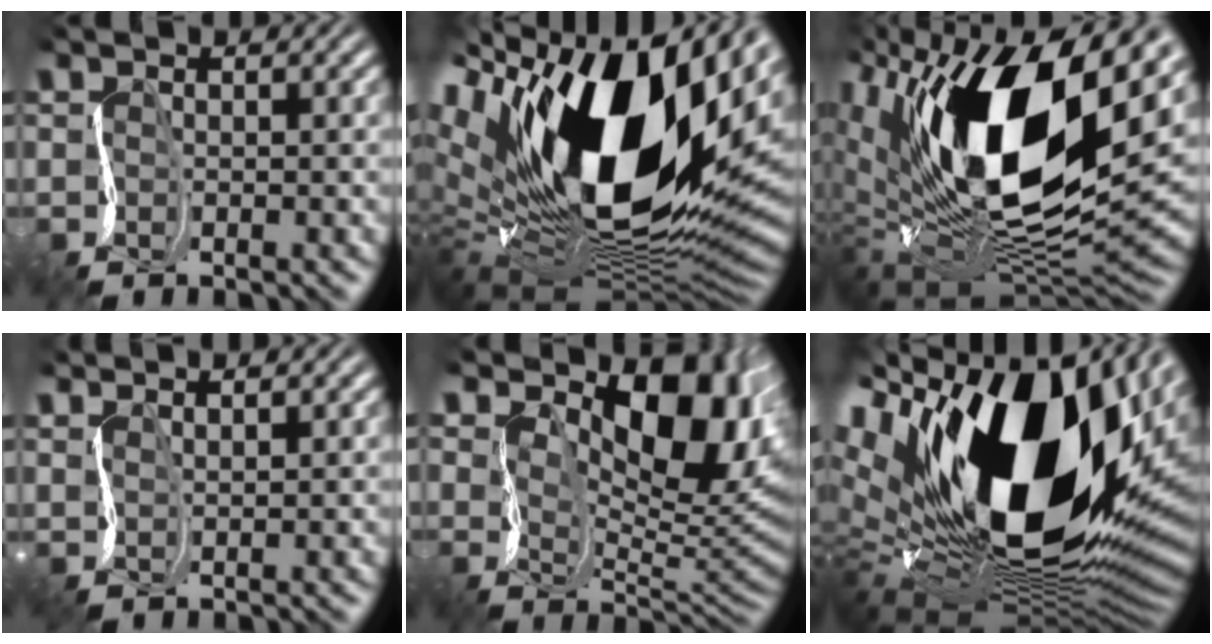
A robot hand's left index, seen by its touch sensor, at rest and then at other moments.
{"total": 17.8, "force": [5.5, 9.9, 13.7], "torque": [-0.278, 0.000, 0.117]}
{"total": 16.3, "force": [6.1, 8.1, 12.8], "torque": [-0.252, -0.001, 0.117]}
{"total": 1.8, "force": [1.8, 0.3, 0.2], "torque": [0.006, 0.016, 0.019]}
{"total": 9.6, "force": [3.6, 5.3, 7.2], "torque": [-0.111, -0.002, 0.073]}
{"total": 19.5, "force": [4.8, 11.5, 15.0], "torque": [-0.304, -0.028, 0.122]}